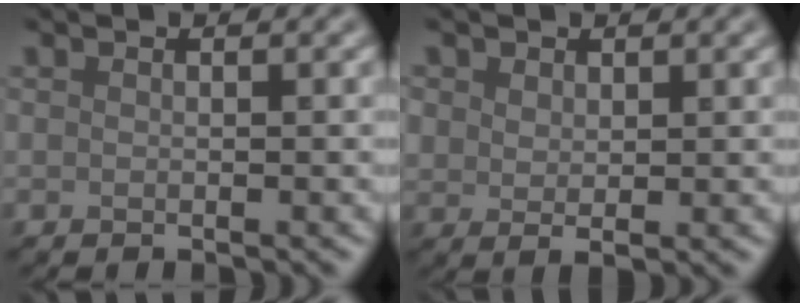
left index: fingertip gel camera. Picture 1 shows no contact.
{"total": 1.8, "force": [1.1, 1.1, 1.0], "torque": [-0.018, -0.004, 0.022]}